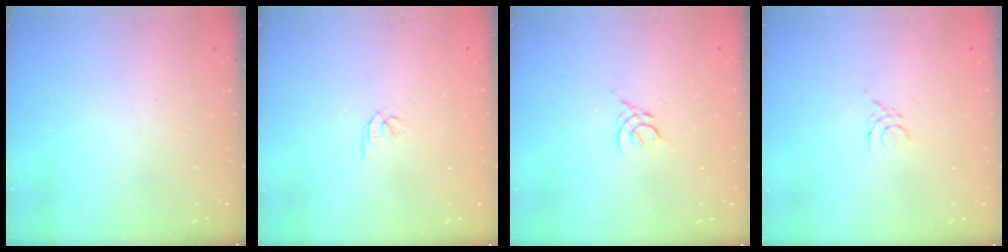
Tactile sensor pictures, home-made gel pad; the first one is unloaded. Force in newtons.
{"total": 2.1, "press": 2.1, "slide": 0.4}
{"total": 2.5, "press": 2.4, "slide": 0.7}
{"total": 1.8, "press": 1.7, "slide": 0.4}